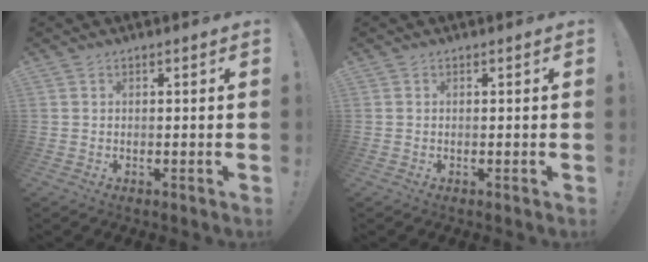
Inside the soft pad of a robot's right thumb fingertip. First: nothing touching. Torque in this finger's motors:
{"motor_torque": [-0.01, 0.16, 0.29, -0.21, -0.02]}